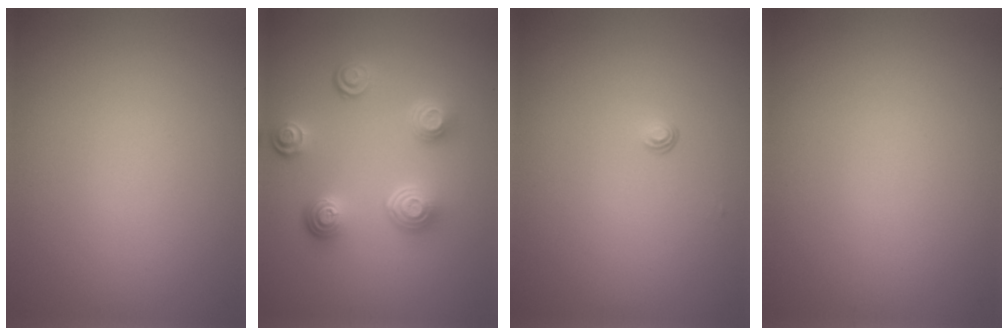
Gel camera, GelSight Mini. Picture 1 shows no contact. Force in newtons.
{"total": 4.5, "press": 3.5, "slide": 2.9}
{"total": 0.6, "press": 0.3, "slide": 0.5}
{"total": 0.0}